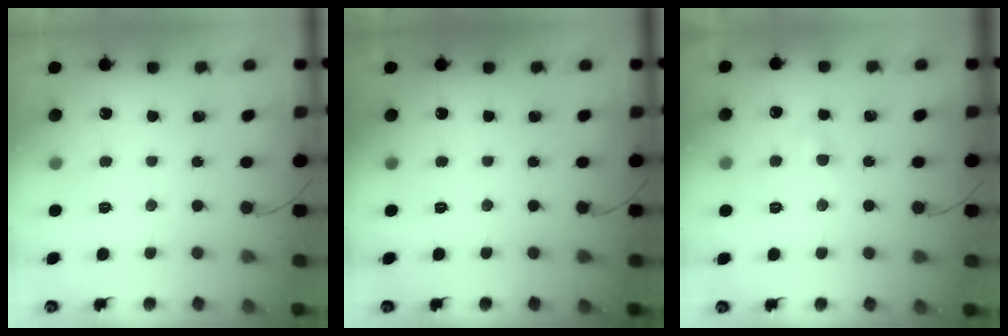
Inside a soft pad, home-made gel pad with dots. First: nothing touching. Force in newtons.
{"total": 0.0}
{"total": 3.6, "press": 3.4, "slide": 1.1}